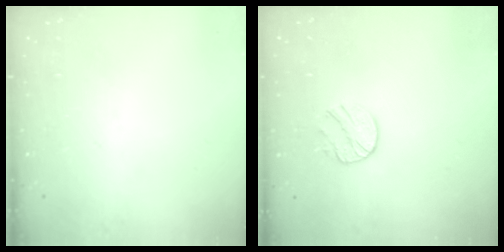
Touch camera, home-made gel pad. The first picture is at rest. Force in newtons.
{"total": 8.7, "press": 8.7, "slide": 0.5}